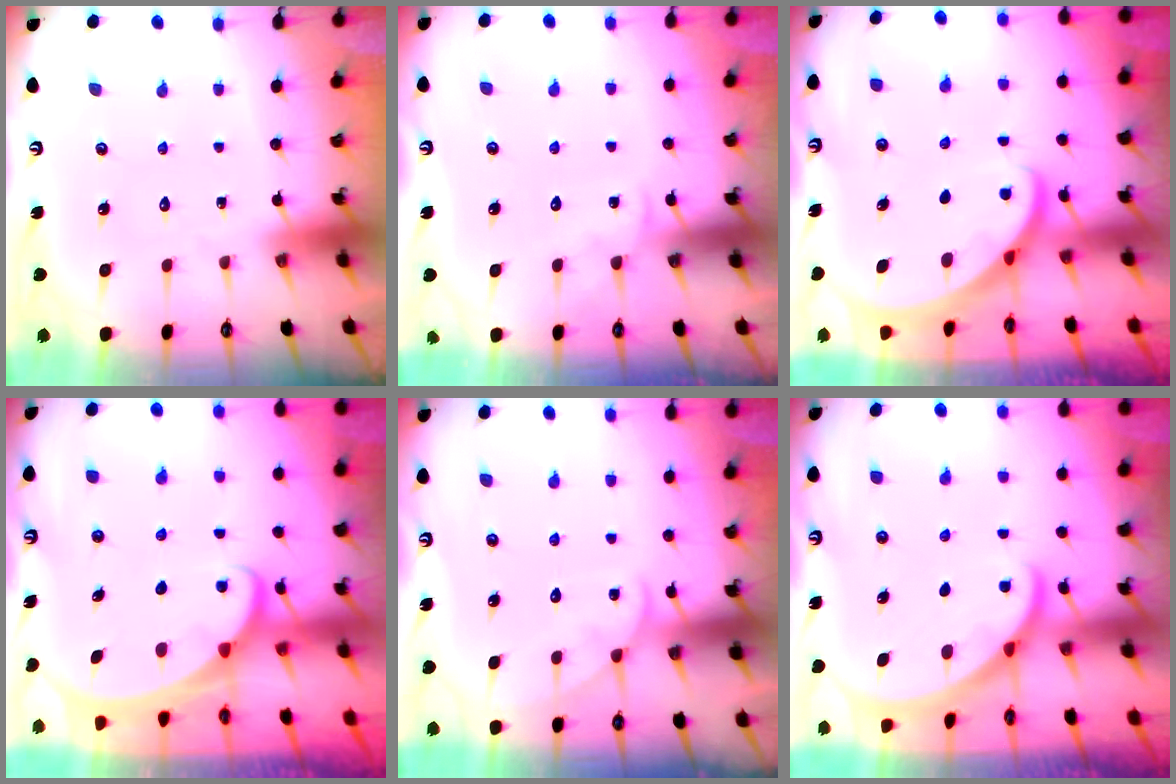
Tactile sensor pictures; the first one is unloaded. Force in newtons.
{"total": 2.5, "press": 2.5, "slide": 0.4}
{"total": 2.5, "press": 2.5, "slide": 0.3}
{"total": 2.0, "press": 2.0, "slide": 0.2}
{"total": 4.2, "press": 4.1, "slide": 0.5}
{"total": 1.9, "press": 1.9, "slide": 0.1}